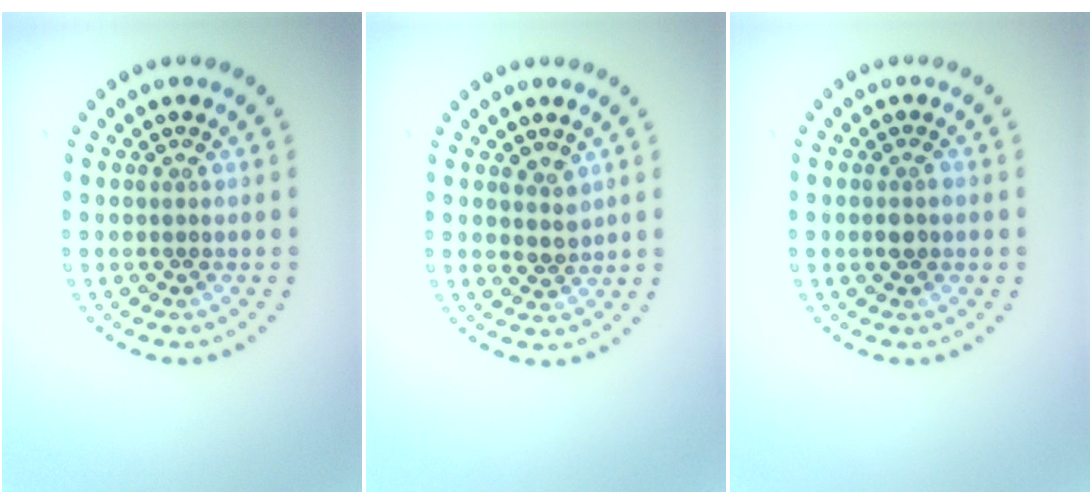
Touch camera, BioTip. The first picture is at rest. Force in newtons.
{"total": 1.9, "press": 1.6, "slide": 1.1}
{"total": 1.1, "press": 1.0, "slide": 0.4}